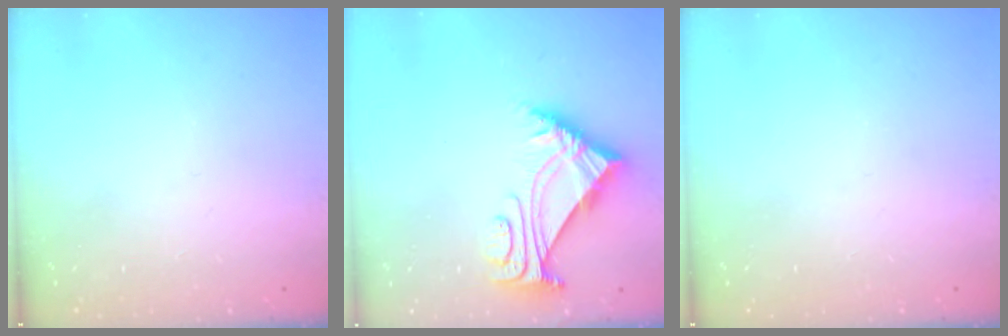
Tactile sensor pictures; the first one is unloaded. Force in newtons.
{"total": 5.2, "press": 5.1, "slide": 0.7}
{"total": 0.0}